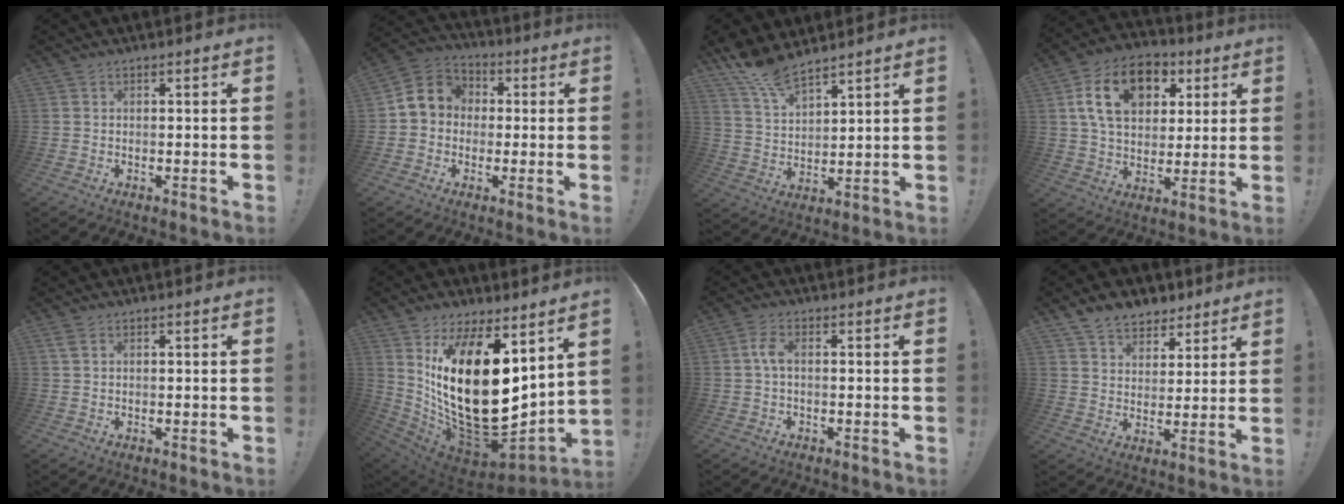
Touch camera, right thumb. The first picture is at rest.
{"total": 9.2, "force": [0.6, 8.3, 3.9], "torque": [-0.061, 0.022, 0.021]}
{"total": 9.6, "force": [8.5, 2.4, 3.8], "torque": [-0.093, -0.053, 0.164]}
{"total": 17.5, "force": [6.7, 12.0, 10.9], "torque": [-0.172, -0.009, 0.125]}
{"total": 2.0, "force": [1.0, 0.8, 1.5], "torque": [-0.032, 0.003, 0.018]}
{"total": 27.3, "force": [3.1, 13.1, 23.7], "torque": [-0.459, -0.045, 0.073]}
{"total": 4.1, "force": [0.0, 1.6, 3.8], "torque": [-0.074, 0.006, -0.001]}
{"total": 8.8, "force": [6.6, 5.4, 2.1], "torque": [-0.038, -0.042, 0.130]}